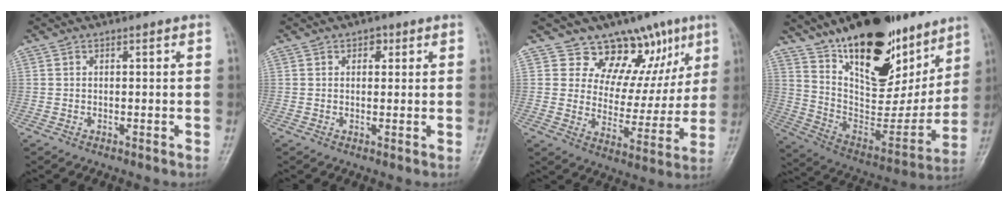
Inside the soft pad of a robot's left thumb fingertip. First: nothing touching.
{"total": 2.5, "force": [1.1, 1.8, 1.4], "torque": [-0.001, -0.001, 0.011]}
{"total": 13.7, "force": [8.9, 8.7, 5.7], "torque": [-0.018, -0.043, 0.132]}
{"total": 30.6, "force": [19.3, 13.9, 19.2], "torque": [-0.260, -0.072, 0.320]}